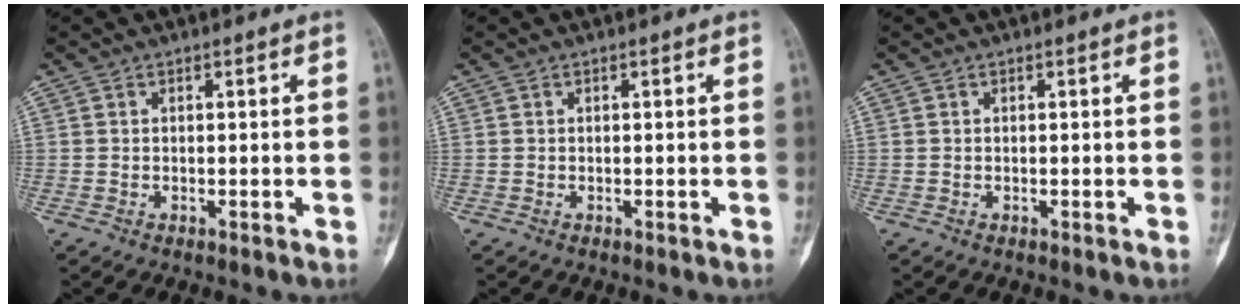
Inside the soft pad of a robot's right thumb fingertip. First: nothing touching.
{"total": 0.0}
{"total": 0.0}